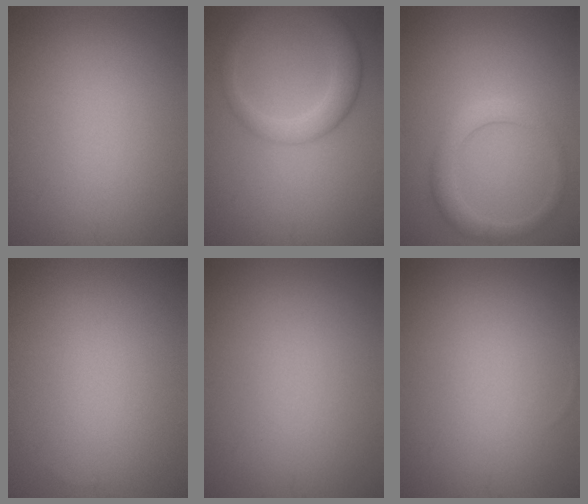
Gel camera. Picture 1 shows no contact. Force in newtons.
{"total": 4.0, "press": 4.0, "slide": 0.2}
{"total": 2.6, "press": 2.6, "slide": 0.2}
{"total": 0.0}
{"total": 0.0}
{"total": 0.0}